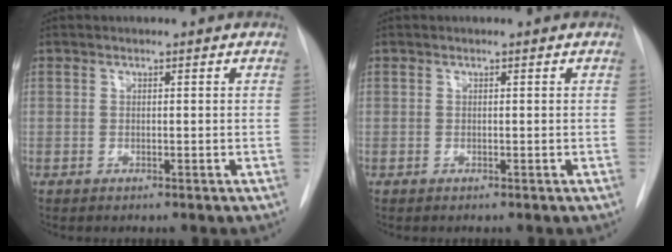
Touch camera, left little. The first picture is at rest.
{"total": 0.0}